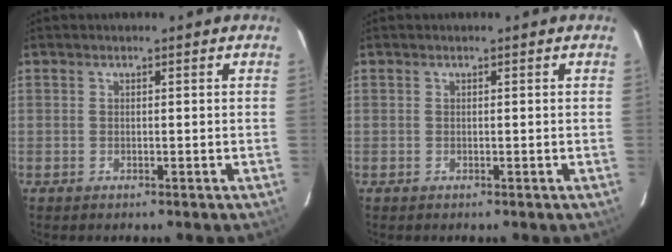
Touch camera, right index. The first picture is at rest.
{"total": 0.0}